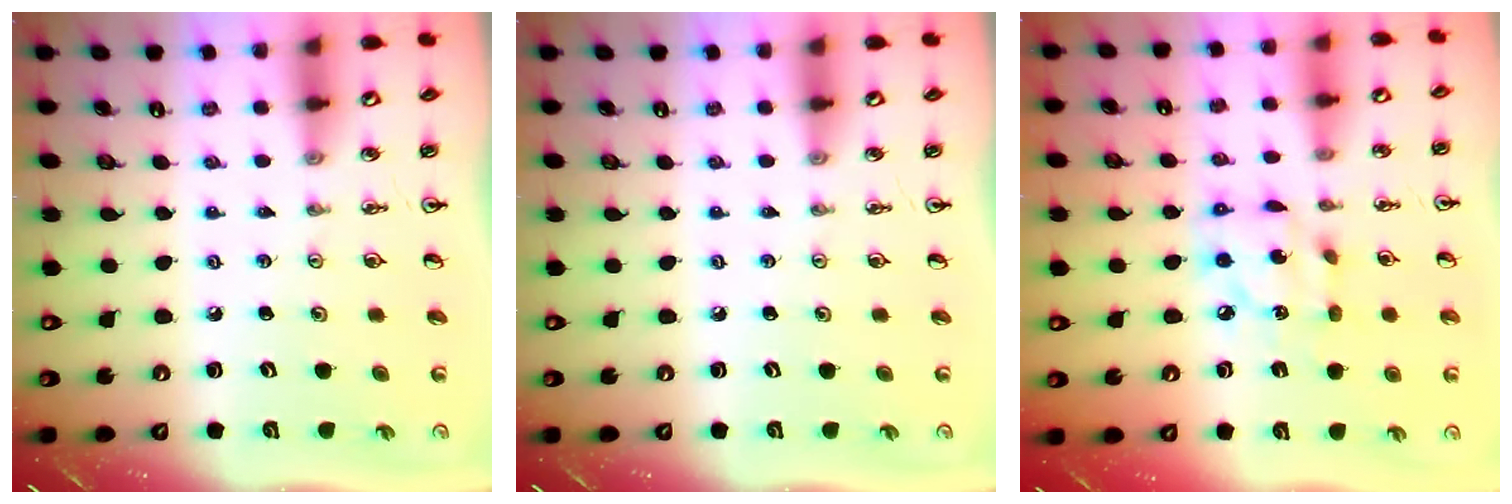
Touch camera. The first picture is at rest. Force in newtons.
{"total": 0.0}
{"total": 10.4, "press": 10.4, "slide": 0.6}